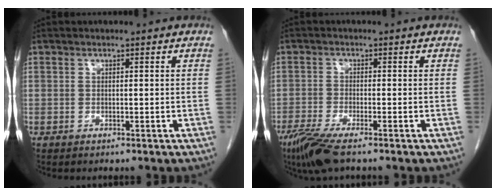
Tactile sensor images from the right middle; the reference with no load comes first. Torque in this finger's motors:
{"motor_torque": [1.06, -0.81, 0.34, 0.10]}